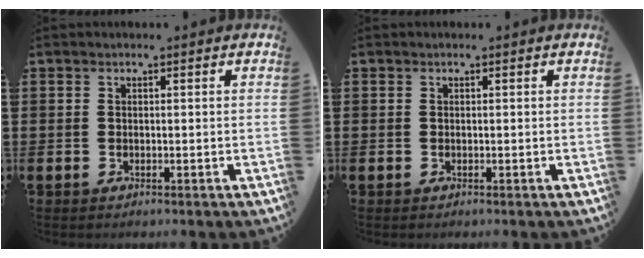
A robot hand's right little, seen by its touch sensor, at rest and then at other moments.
{"total": 0.0}